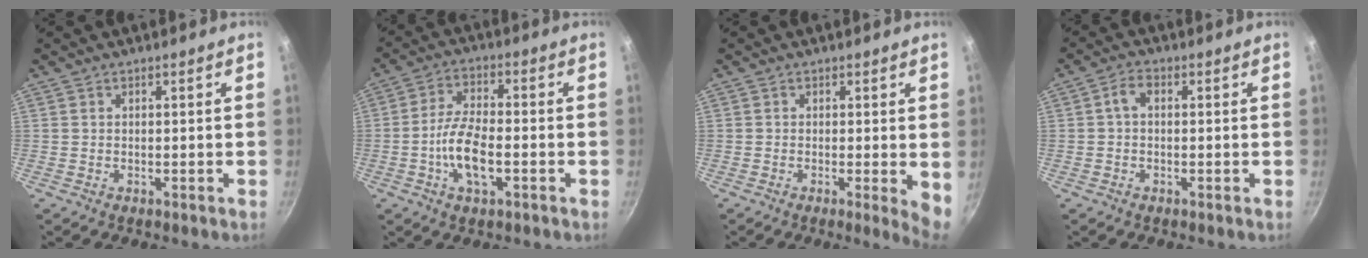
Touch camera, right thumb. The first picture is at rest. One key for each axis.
{"total": 9.0, "fx": -2.5, "fy": 3.7, "fz": 7.8, "tx": -0.150, "ty": 0.020, "tz": -0.054}
{"total": 4.6, "fx": -0.1, "fy": 1.1, "fz": 4.5, "tx": -0.054, "ty": -0.014, "tz": -0.004}
{"total": 2.9, "fx": 0.1, "fy": 1.9, "fz": 2.2, "tx": -0.043, "ty": 0.010, "tz": -0.004}